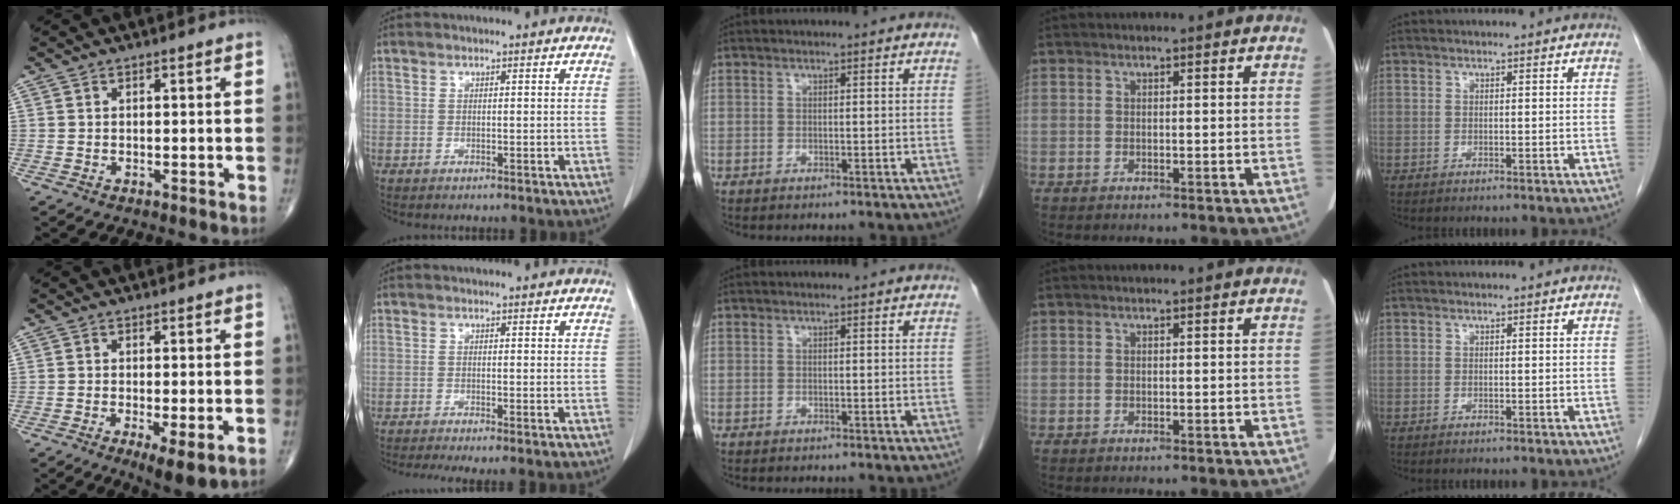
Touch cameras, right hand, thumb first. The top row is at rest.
{"thumb": {"total": 5.8, "force": [-2.0, 1.4, 5.2], "torque": [-0.087, -0.018, -0.031]}, "index": {"total": 3.2, "force": [-2.0, 0.5, 2.5], "torque": [-0.042, -0.009, -0.035]}}